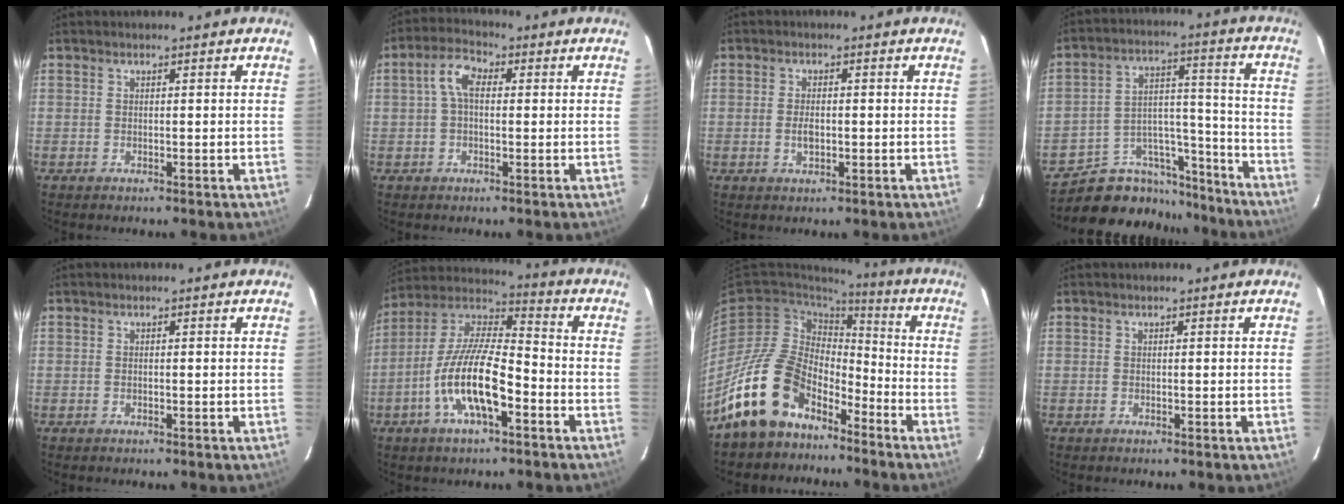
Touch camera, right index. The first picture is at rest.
{"total": 5.0, "force": [0.5, 2.8, 4.0], "torque": [-0.082, 0.020, 0.009]}
{"total": 2.6, "force": [-0.5, 1.4, 2.2], "torque": [-0.040, 0.000, -0.008]}
{"total": 15.9, "force": [-13.7, 7.7, 2.6], "torque": [-0.040, 0.071, -0.202]}
{"total": 0.0}
{"total": 14.8, "force": [-6.1, 4.6, 12.7], "torque": [-0.260, -0.005, -0.119]}
{"total": 17.2, "force": [-11.7, 10.1, 7.5], "torque": [-0.151, 0.021, -0.200]}
{"total": 0.0}